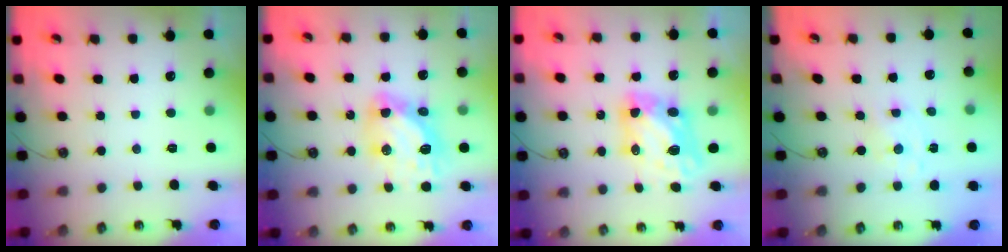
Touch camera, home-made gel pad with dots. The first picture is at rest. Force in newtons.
{"total": 12.9, "press": 12.8, "slide": 1.3}
{"total": 8.1, "press": 8.1, "slide": 0.7}
{"total": 1.5, "press": 1.5, "slide": 0.3}